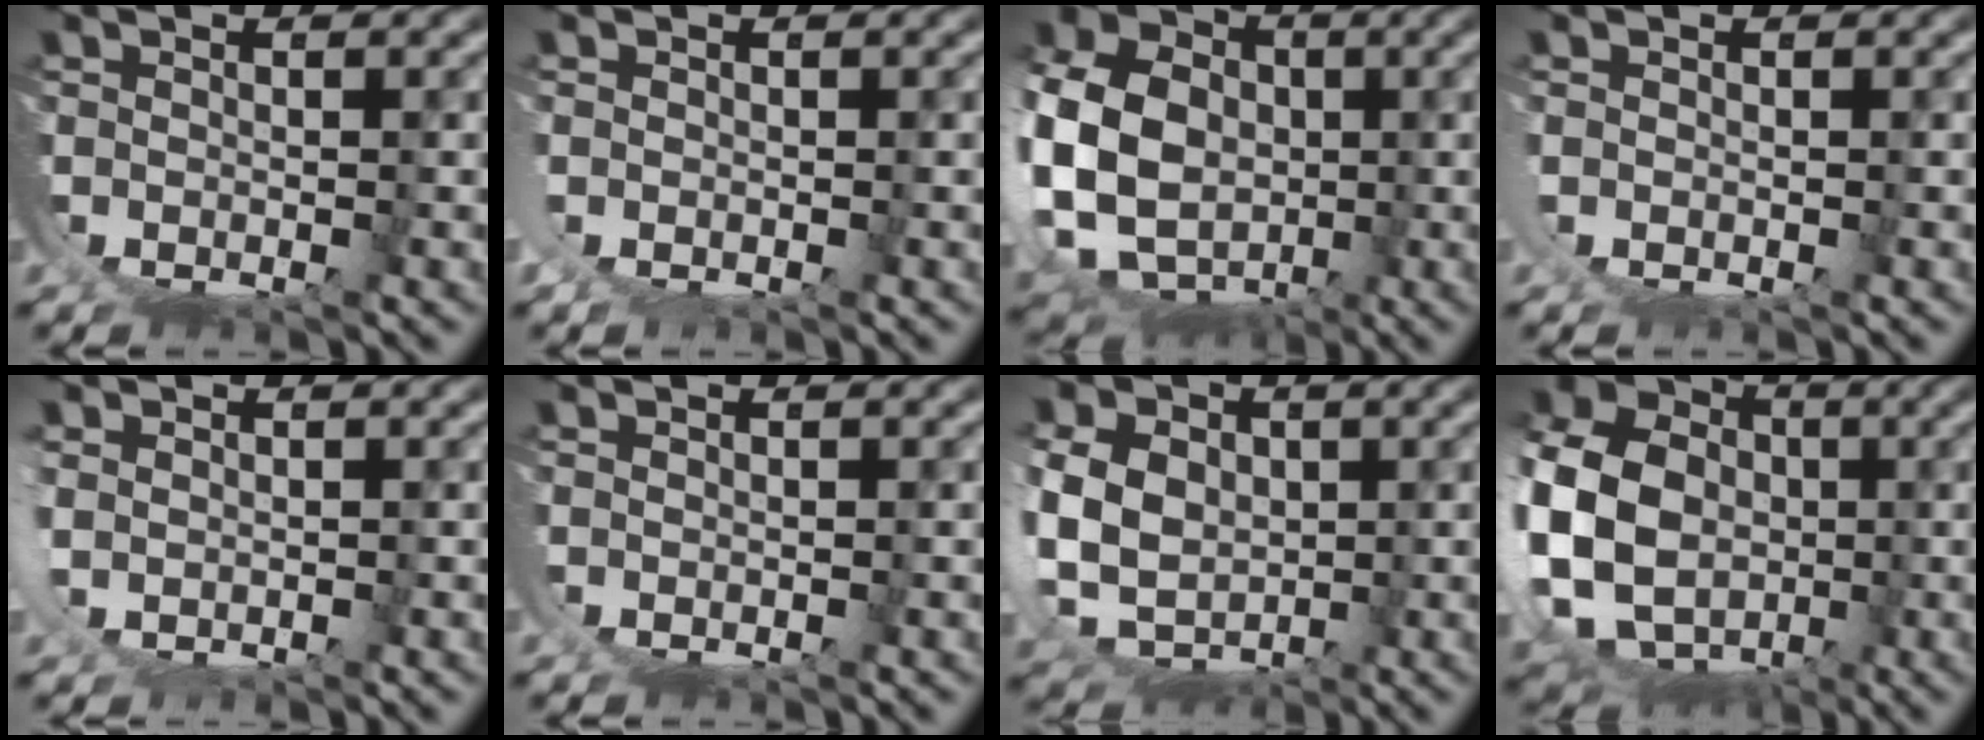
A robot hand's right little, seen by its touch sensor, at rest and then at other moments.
{"total": 0.8, "force": [-0.2, 0.2, 0.8], "torque": [-0.023, -0.007, 0.000]}
{"total": 13.4, "force": [-0.7, 10.7, 8.0], "torque": [-0.194, -0.054, 0.004]}
{"total": 0.6, "force": [0.4, -0.4, -0.2], "torque": [0.005, 0.001, 0.008]}
{"total": 1.4, "force": [0.8, 0.3, 1.0], "torque": [-0.040, -0.013, 0.028]}
{"total": 0.5, "force": [0.4, -0.1, 0.3], "torque": [-0.010, -0.003, 0.010]}
{"total": 8.3, "force": [-0.3, 6.7, 4.9], "torque": [-0.130, -0.042, 0.014]}
{"total": 16.9, "force": [-0.3, 14.0, 9.4], "torque": [-0.218, -0.047, -0.003]}